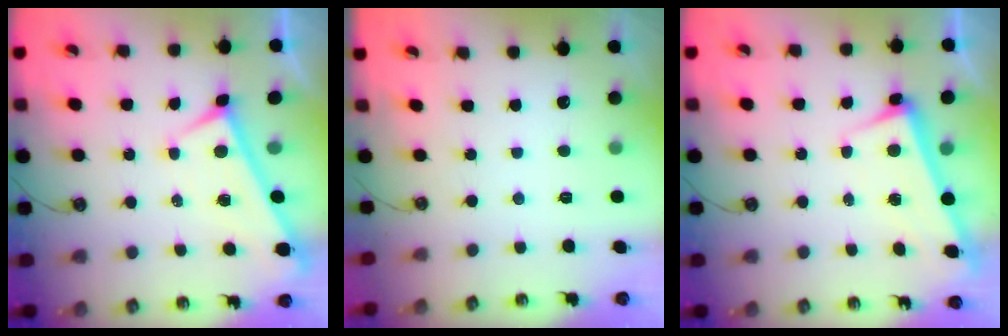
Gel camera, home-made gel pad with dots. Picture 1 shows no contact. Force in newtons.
{"total": 0.0}
{"total": 2.6, "press": 2.5, "slide": 0.7}